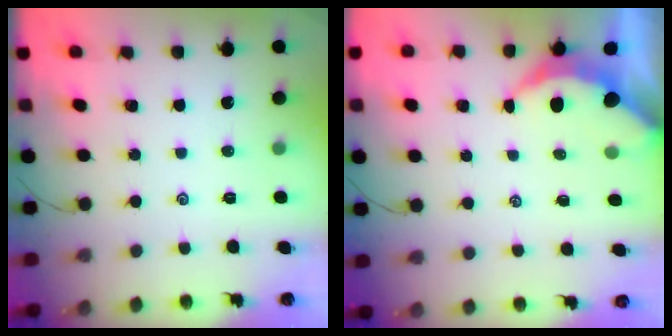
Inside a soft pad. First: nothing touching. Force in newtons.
{"total": 3.6, "press": 3.6, "slide": 0.4}